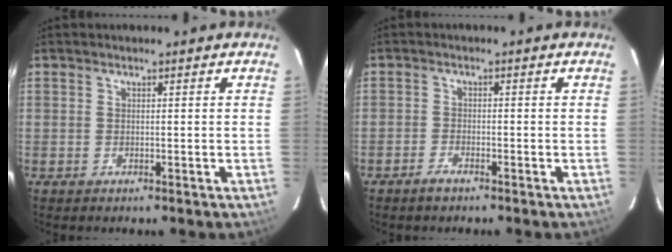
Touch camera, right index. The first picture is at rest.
{"total": 2.1, "force": [-1.8, 0.7, 0.9], "torque": [-0.027, 0.003, -0.035]}